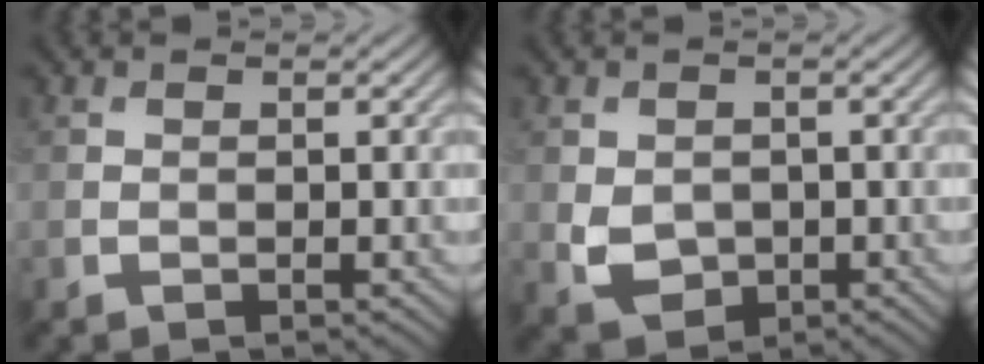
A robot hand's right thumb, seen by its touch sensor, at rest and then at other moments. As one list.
[{"total": 3.3, "force": [-0.4, 2.8, 1.7], "torque": [-0.047, -0.008, -0.002]}]